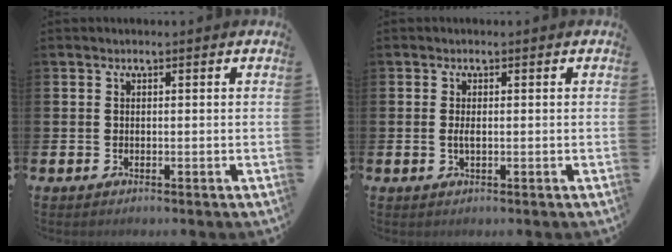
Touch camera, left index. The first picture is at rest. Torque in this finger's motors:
{"motor_torque": [0.29, 0.20, 0.03, 0.07]}